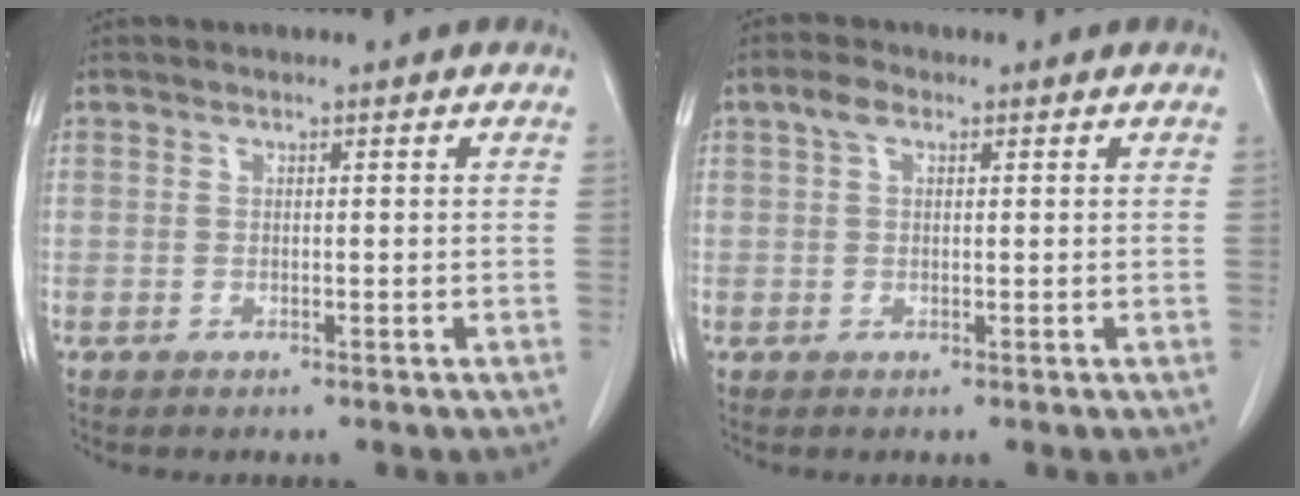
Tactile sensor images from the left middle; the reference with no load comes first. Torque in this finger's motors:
{"motor_torque": [0.36, -0.18, -0.06, 0.00]}